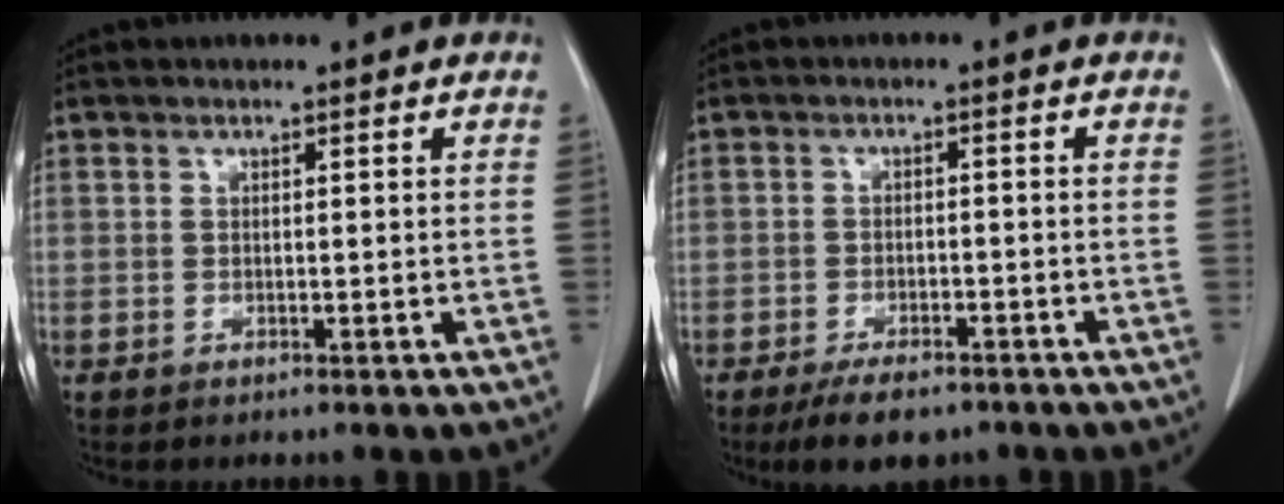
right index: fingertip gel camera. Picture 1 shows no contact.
{"total": 5.8, "force": [-4.3, 2.4, 3.0], "torque": [-0.047, -0.002, -0.066]}